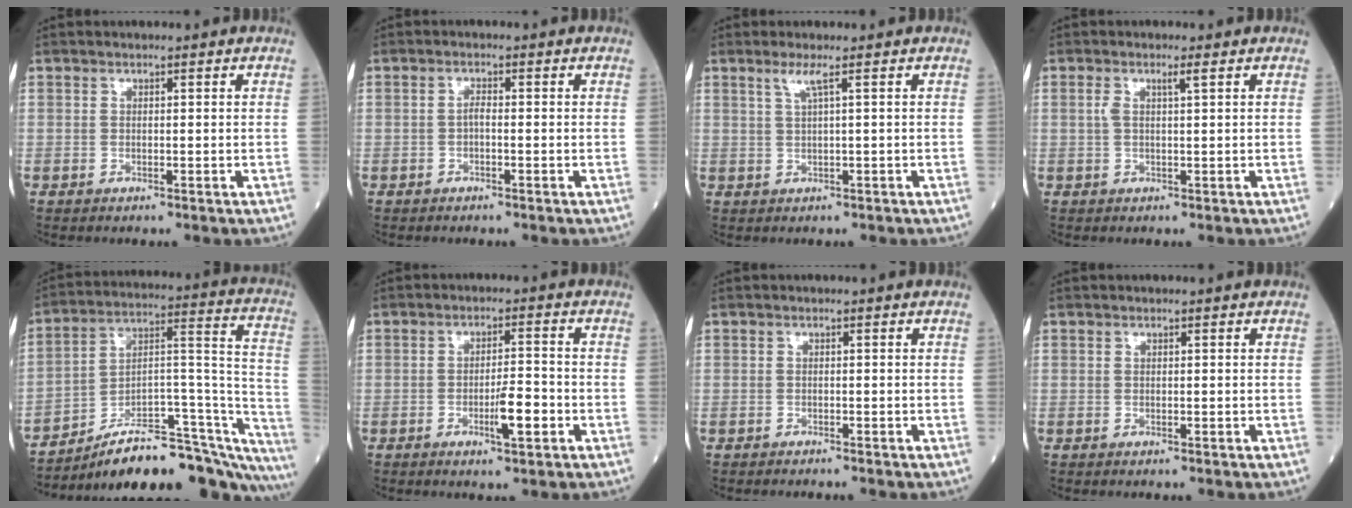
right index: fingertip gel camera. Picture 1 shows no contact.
{"total": 1.1, "force": [-0.4, 0.3, 1.1], "torque": [-0.020, 0.003, -0.010]}
{"total": 1.8, "force": [0.8, -0.4, 1.6], "torque": [-0.039, 0.003, 0.016]}
{"total": 2.1, "force": [0.9, 0.1, 1.9], "torque": [-0.047, 0.013, 0.022]}
{"total": 26.1, "force": [-22.3, 5.5, 12.4], "torque": [-0.102, 0.048, -0.322]}
{"total": 5.1, "force": [-1.9, 0.8, 4.6], "torque": [-0.074, 0.000, -0.029]}
{"total": 0.9, "force": [-0.9, 0.1, 0.1], "torque": [-0.007, -0.001, -0.018]}
{"total": 0.0}